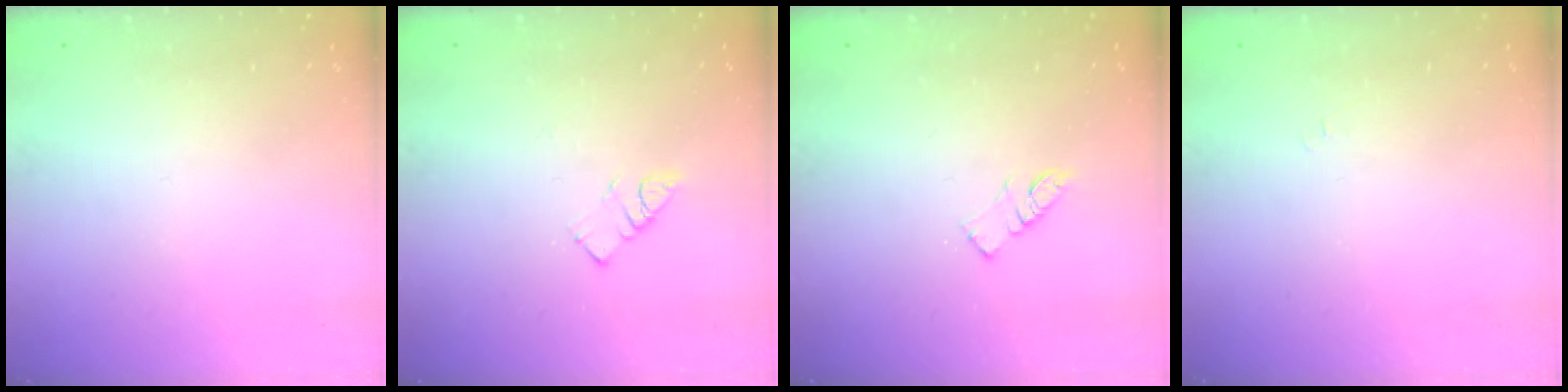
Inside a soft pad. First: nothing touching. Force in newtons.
{"total": 3.6, "press": 3.6, "slide": 0.4}
{"total": 5.8, "press": 5.8, "slide": 0.4}
{"total": 3.1, "press": 3.1, "slide": 0.5}